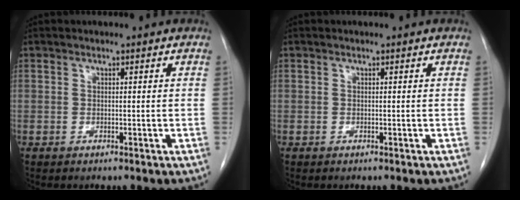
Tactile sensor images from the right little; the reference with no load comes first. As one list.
[{"total": 0.0}]